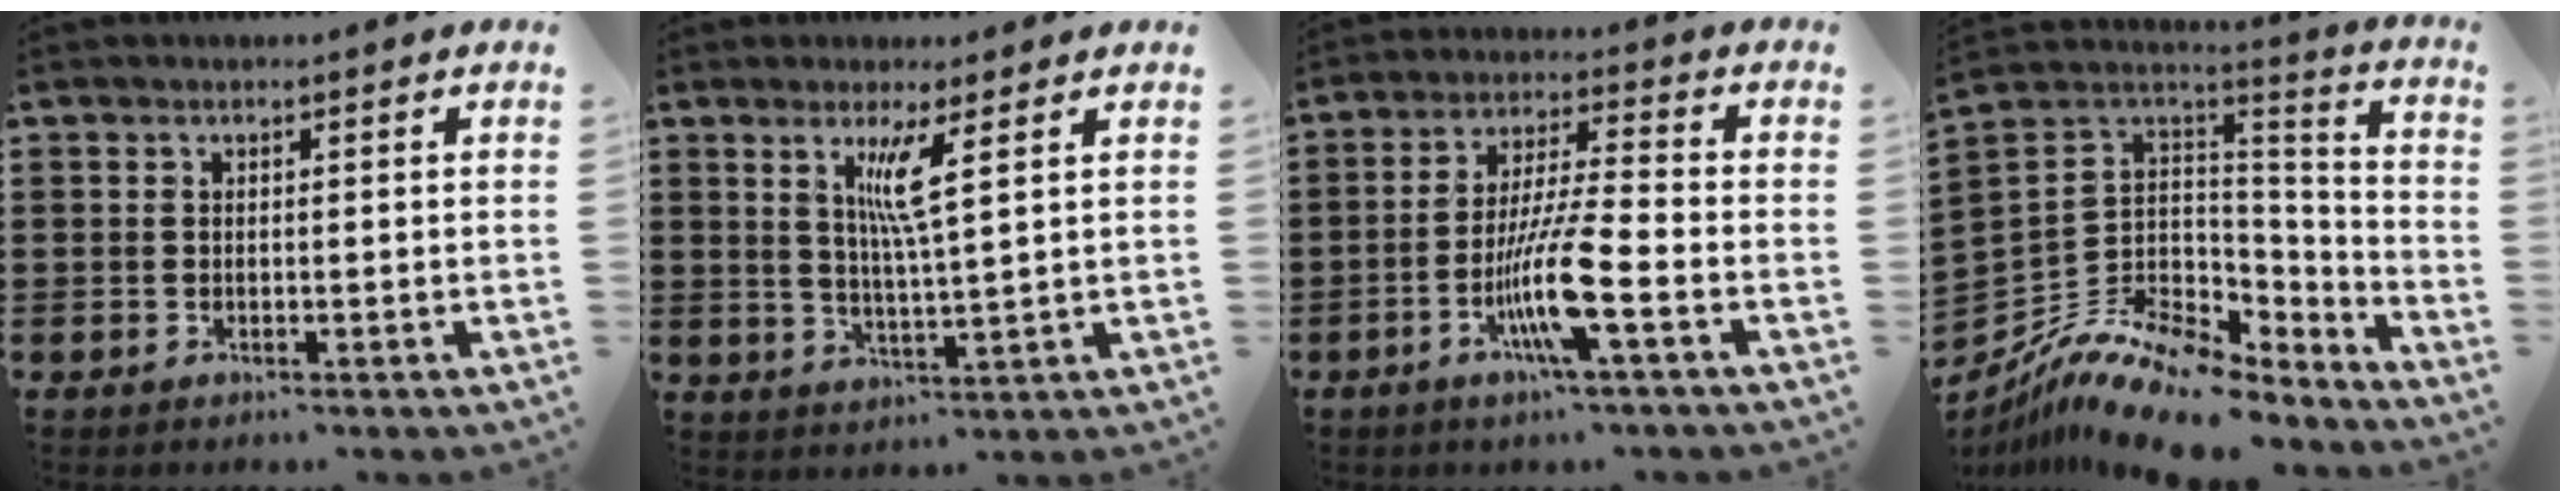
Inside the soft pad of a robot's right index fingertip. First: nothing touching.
{"total": 5.4, "force": [2.4, -0.1, 4.8], "torque": [-0.102, -0.001, 0.037]}
{"total": 10.0, "force": [-4.0, 1.0, 9.1], "torque": [-0.188, -0.015, -0.081]}
{"total": 10.5, "force": [-7.5, 4.9, 5.3], "torque": [-0.126, 0.001, -0.144]}